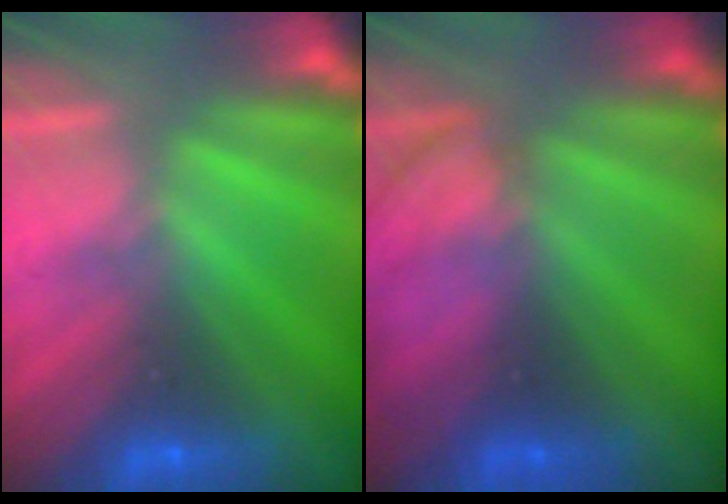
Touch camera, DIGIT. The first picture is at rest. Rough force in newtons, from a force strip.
{"total": 2.3}